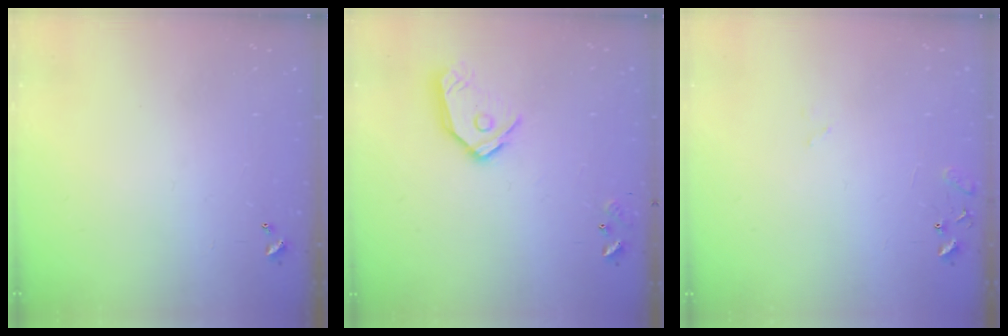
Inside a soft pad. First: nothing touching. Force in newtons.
{"total": 12.1, "press": 12.0, "slide": 1.5}
{"total": 9.5, "press": 9.5, "slide": 0.9}